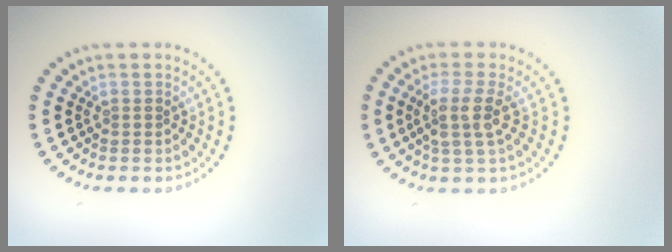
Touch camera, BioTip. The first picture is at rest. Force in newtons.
{"total": 3.0, "press": 2.4, "slide": 1.8}